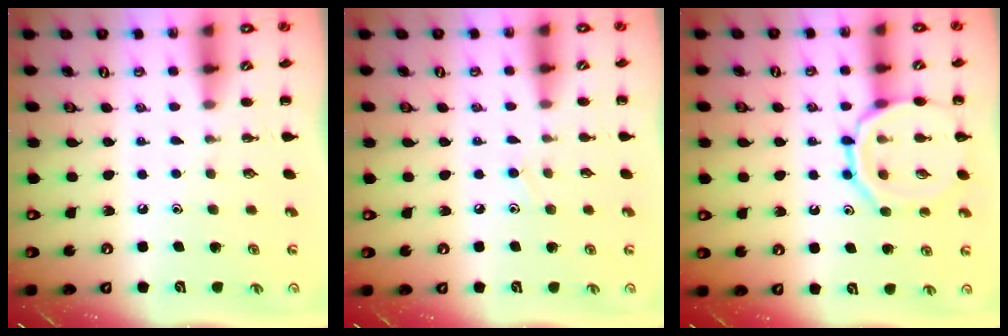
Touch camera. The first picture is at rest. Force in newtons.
{"total": 6.5, "press": 6.1, "slide": 2.3}
{"total": 12.8, "press": 12.8, "slide": 0.8}